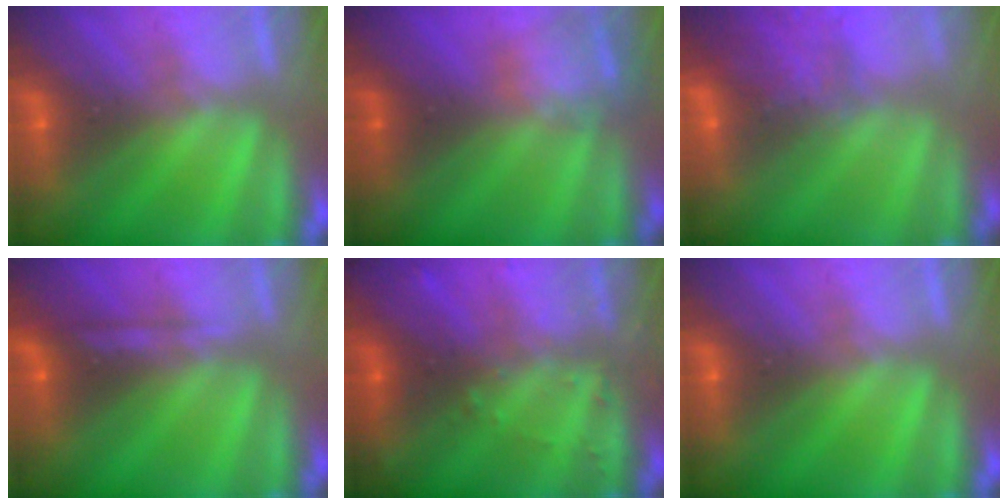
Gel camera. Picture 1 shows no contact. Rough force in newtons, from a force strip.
{"total": 2.3}
{"total": 8.3}
{"total": 2.2}
{"total": 2.9}
{"total": 0.0}